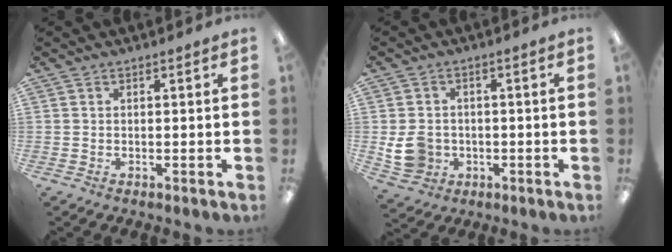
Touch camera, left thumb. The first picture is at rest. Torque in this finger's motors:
{"motor_torque": [-0.17, 0.22, 0.15, 0.05, 0.02]}